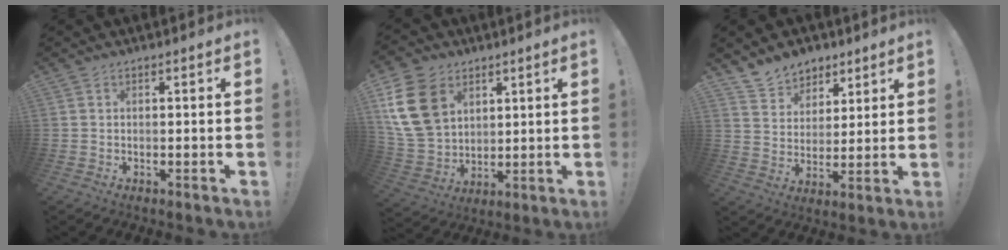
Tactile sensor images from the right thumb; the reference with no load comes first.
{"total": 16.6, "force": [6.7, 12.2, 9.0], "torque": [-0.173, -0.032, 0.130]}
{"total": 9.6, "force": [7.3, 6.1, 1.0], "torque": [-0.027, -0.057, 0.147]}